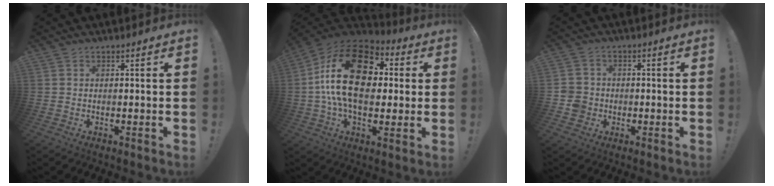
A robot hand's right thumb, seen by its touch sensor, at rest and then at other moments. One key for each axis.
{"total": 23.5, "fx": 3.3, "fy": 13.9, "fz": 18.6, "tx": -0.332, "ty": 0.004, "tz": 0.053}
{"total": 6.1, "fx": -1.6, "fy": 5.5, "fz": 2.2, "tx": -0.045, "ty": 0.014, "tz": -0.031}